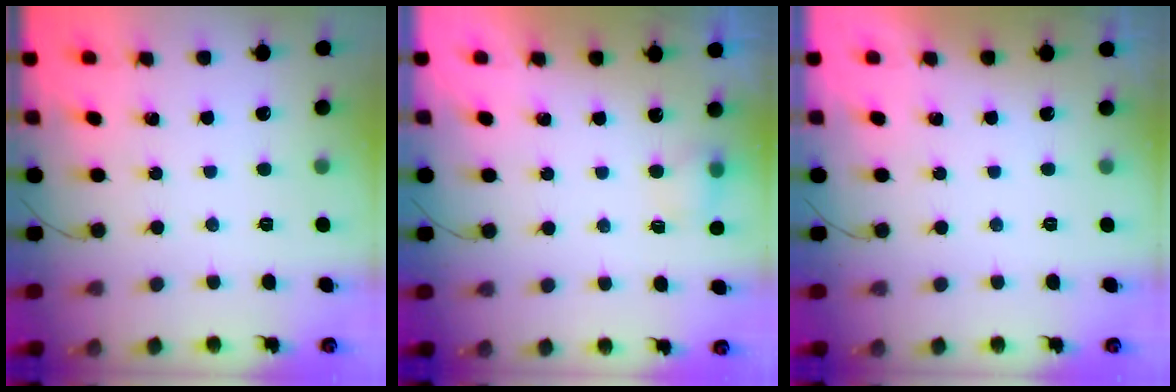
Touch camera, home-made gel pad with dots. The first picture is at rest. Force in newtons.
{"total": 4.4, "press": 4.1, "slide": 1.4}
{"total": 0.0}